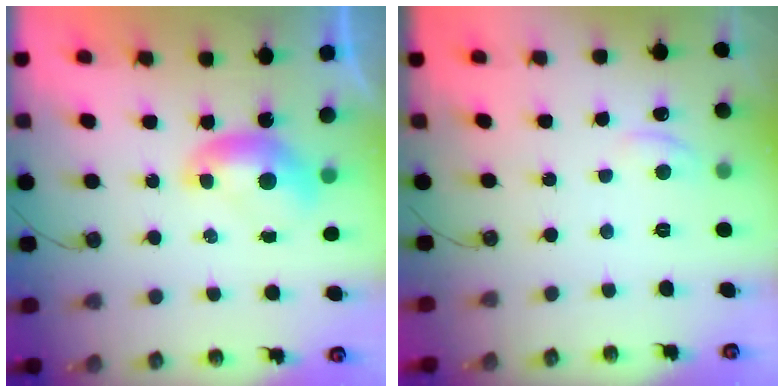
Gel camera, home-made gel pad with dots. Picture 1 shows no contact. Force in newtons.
{"total": 1.6, "press": 1.5, "slide": 0.5}